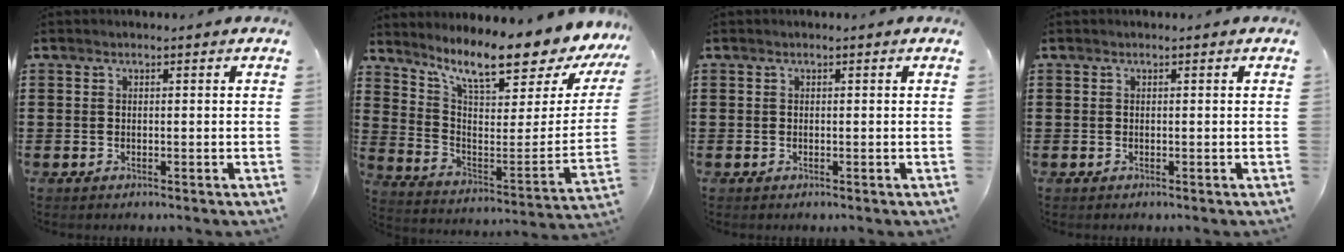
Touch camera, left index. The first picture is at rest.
{"total": 11.0, "force": [8.8, 1.6, 6.4], "torque": [-0.130, -0.077, 0.140]}
{"total": 0.0}
{"total": 0.0}